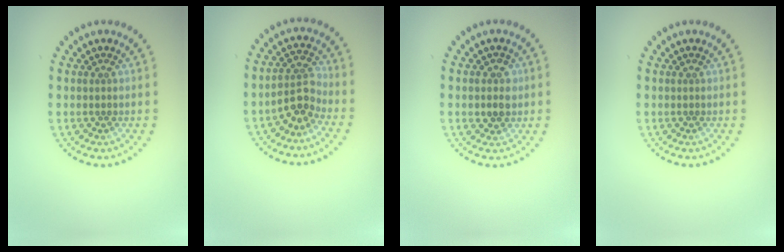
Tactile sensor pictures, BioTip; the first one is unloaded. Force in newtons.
{"total": 2.7, "press": 2.3, "slide": 1.4}
{"total": 2.0, "press": 1.9, "slide": 0.5}
{"total": 0.0}